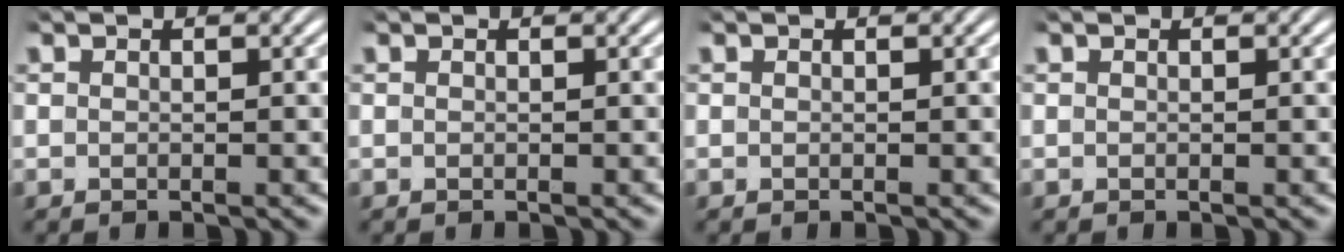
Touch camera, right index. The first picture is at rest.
{"total": 0.0}
{"total": 0.0}
{"total": 0.0}